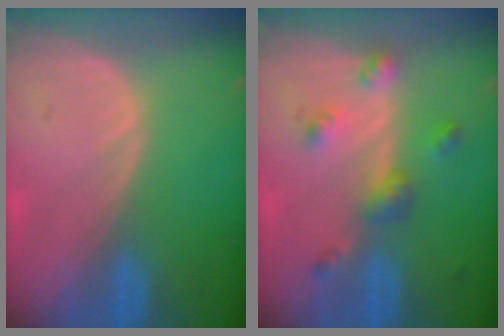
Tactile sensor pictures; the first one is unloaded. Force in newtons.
{"total": 4.9, "press": 4.4, "slide": 2.2}